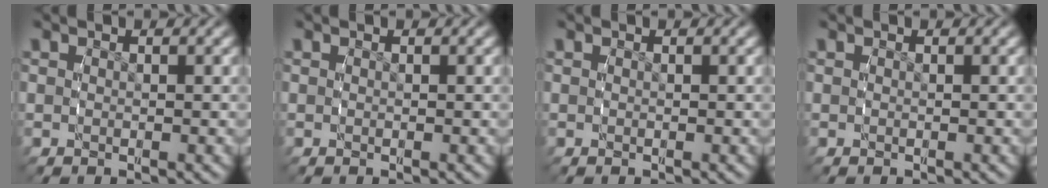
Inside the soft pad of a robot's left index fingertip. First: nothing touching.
{"total": 0.0}
{"total": 0.0}
{"total": 0.0}